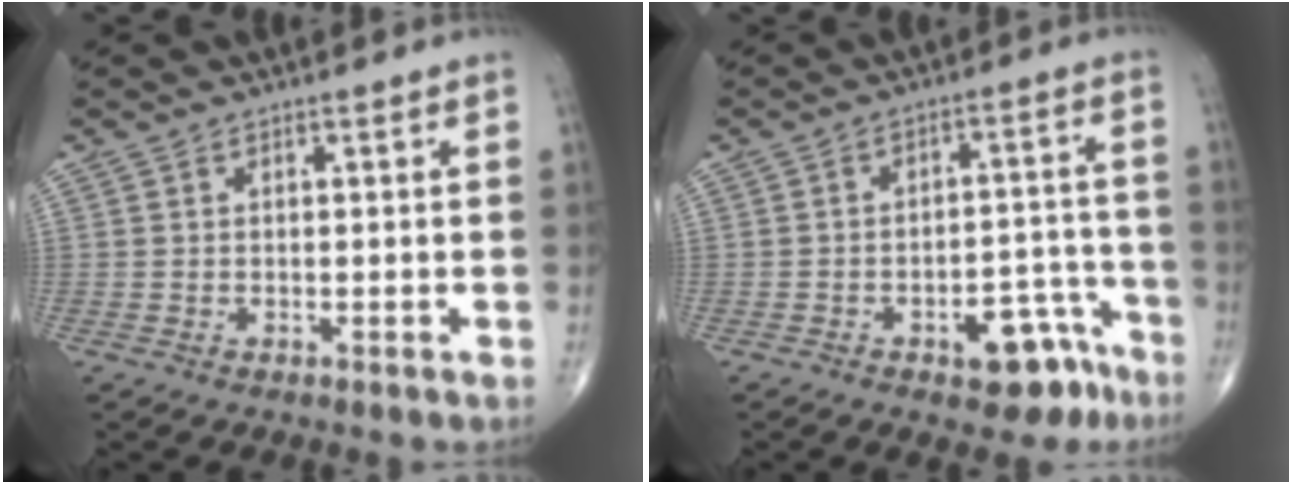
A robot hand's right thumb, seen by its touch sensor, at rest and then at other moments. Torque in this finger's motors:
{"motor_torque": [2.60, 2.47, 0.72, -0.97, 0.16]}